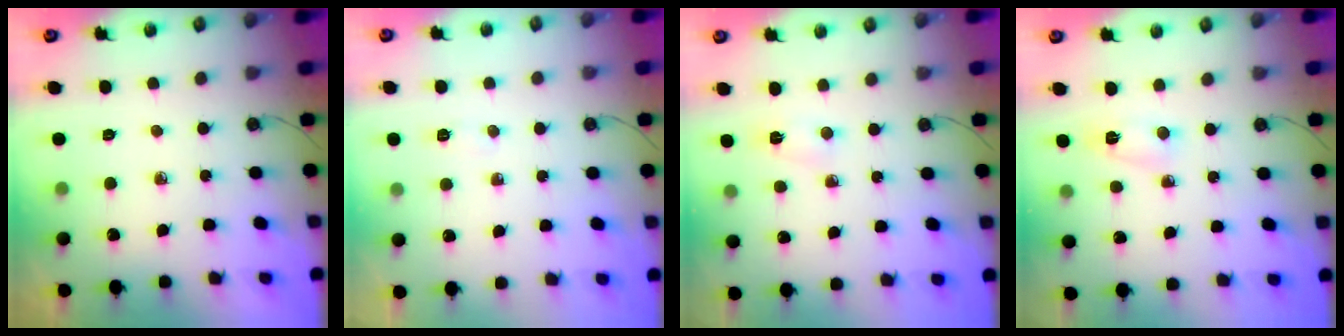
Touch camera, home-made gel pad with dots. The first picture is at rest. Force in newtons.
{"total": 4.1, "press": 4.0, "slide": 1.1}
{"total": 2.1, "press": 2.0, "slide": 0.4}
{"total": 2.9, "press": 2.8, "slide": 0.6}